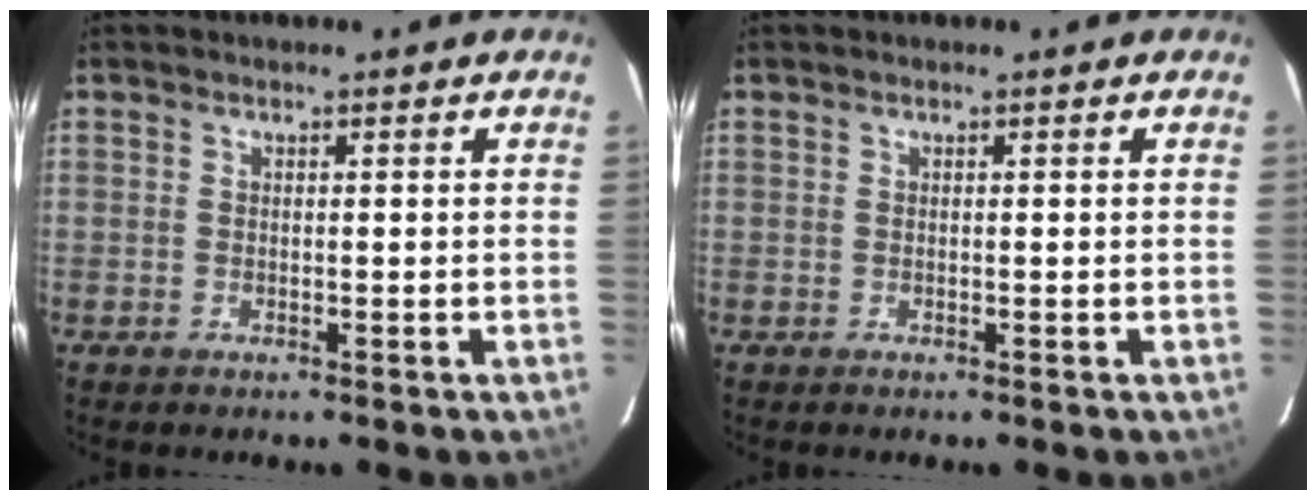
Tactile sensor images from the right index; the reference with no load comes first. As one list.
[{"total": 0.0}]